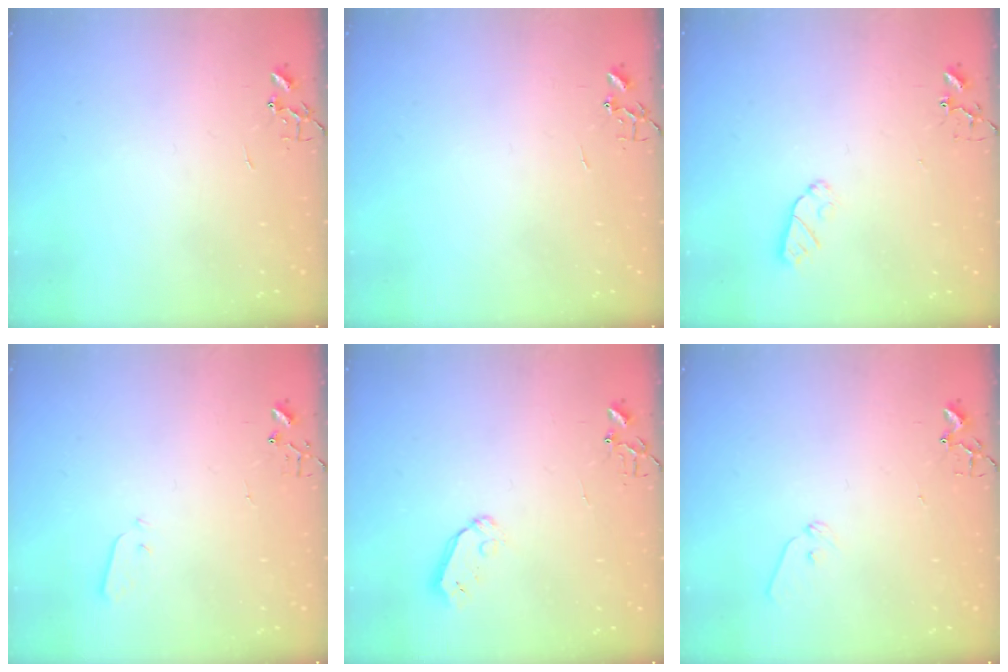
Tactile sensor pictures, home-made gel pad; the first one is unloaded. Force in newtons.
{"total": 0.0}
{"total": 5.5, "press": 5.5, "slide": 0.5}
{"total": 3.1, "press": 3.0, "slide": 0.9}
{"total": 5.2, "press": 5.1, "slide": 0.5}
{"total": 7.0, "press": 6.9, "slide": 0.8}